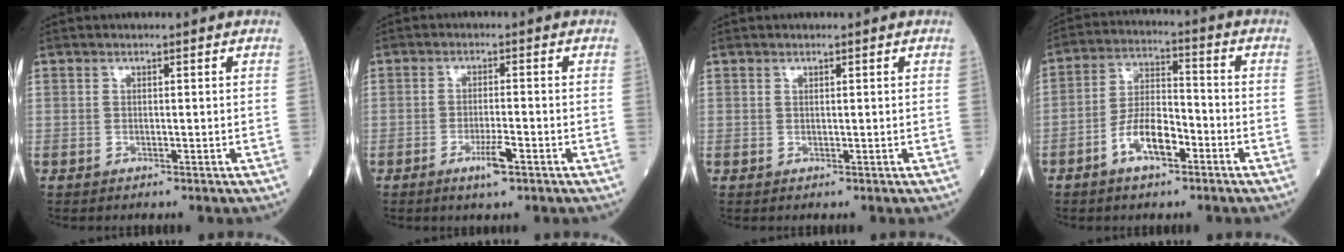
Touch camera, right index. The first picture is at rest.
{"total": 3.6, "force": [-2.1, 0.2, 3.0], "torque": [-0.053, -0.005, -0.038]}
{"total": 0.0}
{"total": 8.1, "force": [-4.0, 3.0, 6.4], "torque": [-0.123, 0.011, -0.075]}